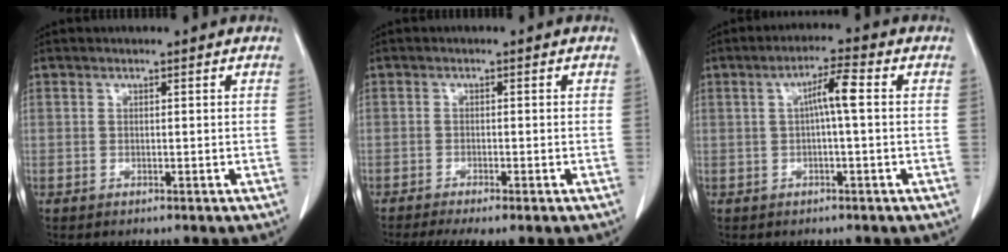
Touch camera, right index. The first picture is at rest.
{"total": 5.4, "force": [-4.1, 0.6, 3.5], "torque": [-0.055, -0.013, -0.063]}
{"total": 4.4, "force": [0.4, 0.1, 4.3], "torque": [-0.076, 0.011, 0.006]}